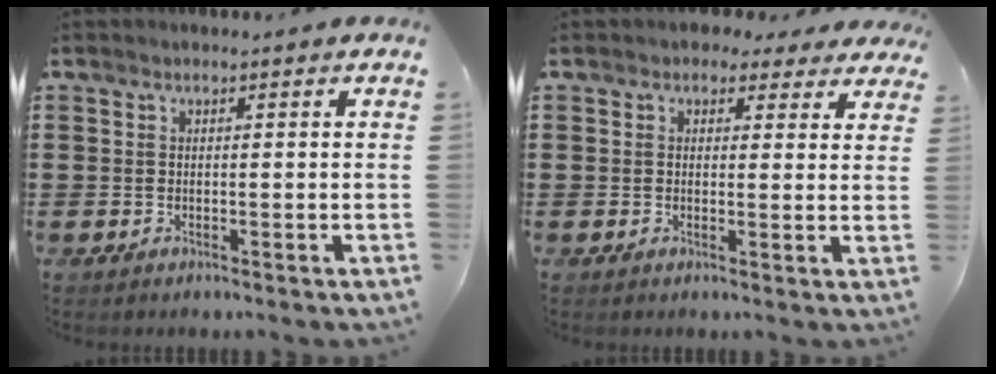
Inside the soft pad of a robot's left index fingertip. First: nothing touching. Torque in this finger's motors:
{"motor_torque": [2.14, 0.00, 0.32, -0.08]}